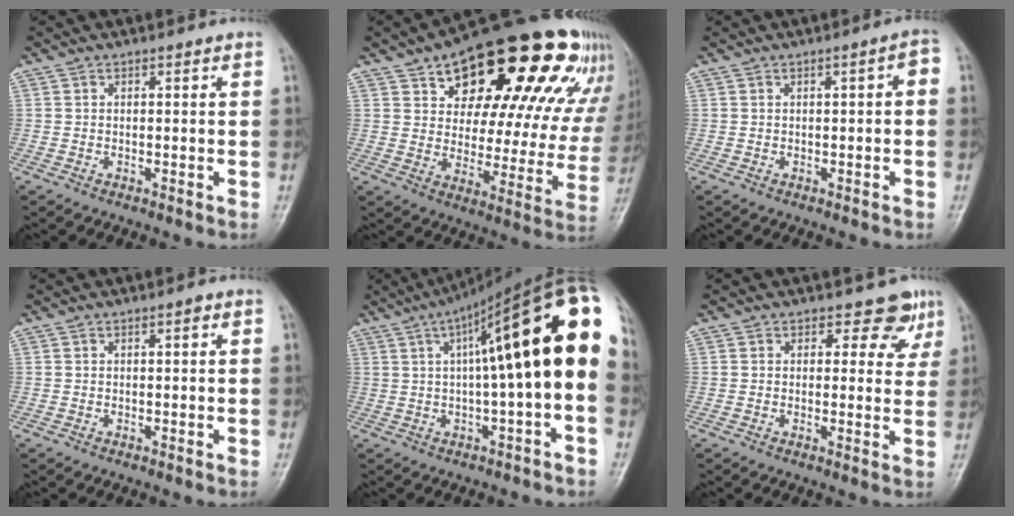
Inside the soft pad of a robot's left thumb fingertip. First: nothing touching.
{"total": 29.6, "force": [16.6, 13.2, 20.5], "torque": [-0.255, -0.018, 0.229]}
{"total": 2.8, "force": [0.0, 1.0, 2.6], "torque": [-0.034, 0.014, -0.003]}
{"total": 1.0, "force": [0.2, 0.3, 0.9], "torque": [-0.015, 0.002, 0.001]}
{"total": 23.1, "force": [3.1, 5.0, 22.3], "torque": [-0.317, 0.055, 0.045]}
{"total": 4.9, "force": [3.2, 3.4, 1.7], "torque": [0.015, -0.017, 0.026]}